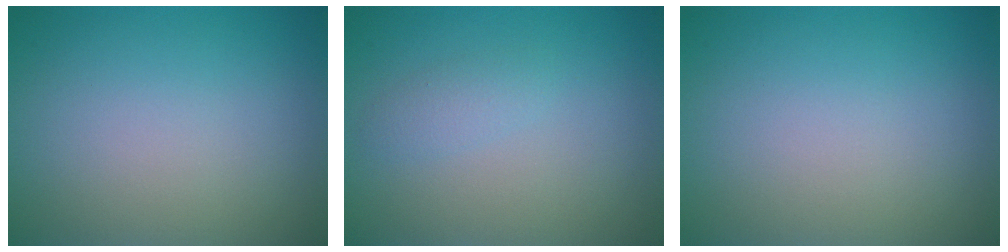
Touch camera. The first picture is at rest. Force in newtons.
{"total": 1.2, "press": 1.2, "slide": 0.0}
{"total": 0.0}